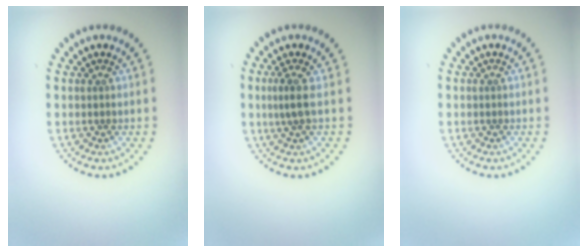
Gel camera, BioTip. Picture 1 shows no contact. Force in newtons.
{"total": 1.8, "press": 1.3, "slide": 1.1}
{"total": 0.0}